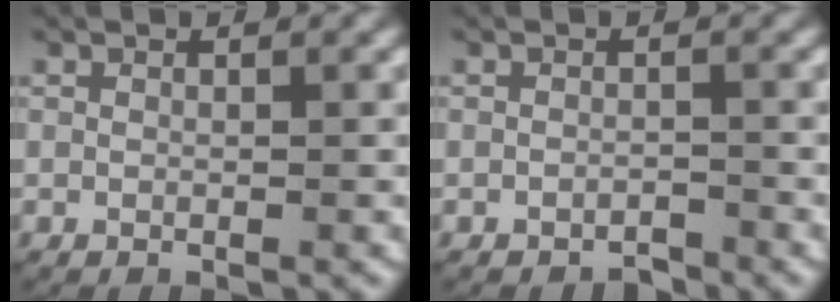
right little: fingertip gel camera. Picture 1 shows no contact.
{"total": 1.3, "force": [-1.3, 0.2, -0.1], "torque": [0.003, -0.004, -0.020]}